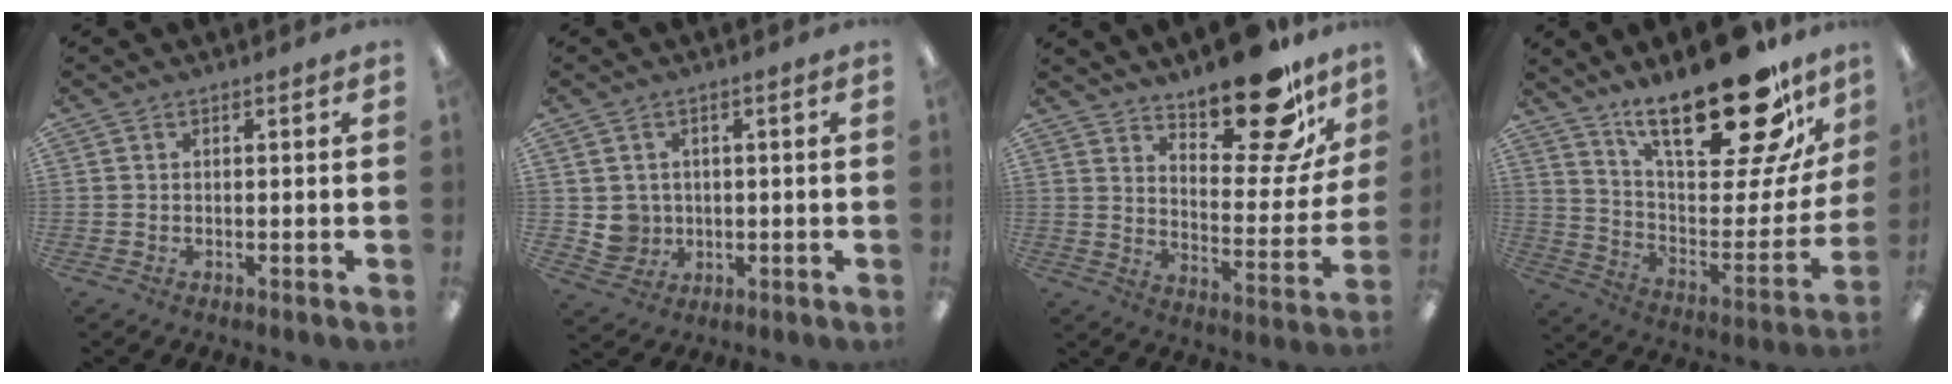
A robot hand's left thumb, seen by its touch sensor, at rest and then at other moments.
{"total": 4.5, "force": [1.0, 4.4, 0.5], "torque": [-0.015, 0.005, 0.024]}
{"total": 19.2, "force": [14.9, 6.6, 10.2], "torque": [-0.125, -0.113, 0.245]}
{"total": 28.4, "force": [19.6, 9.4, 18.3], "torque": [-0.268, -0.133, 0.325]}